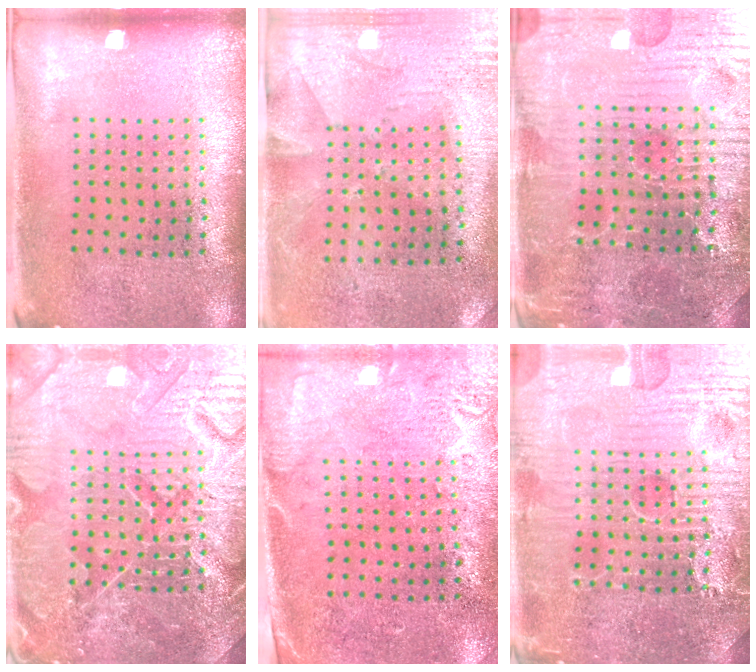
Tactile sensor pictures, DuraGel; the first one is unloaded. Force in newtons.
{"total": 2.8, "press": 2.2, "slide": 1.6}
{"total": 4.3, "press": 4.2, "slide": 0.8}
{"total": 7.9, "press": 7.8, "slide": 1.0}
{"total": 2.7, "press": 2.3, "slide": 1.4}
{"total": 7.9, "press": 7.8, "slide": 0.9}